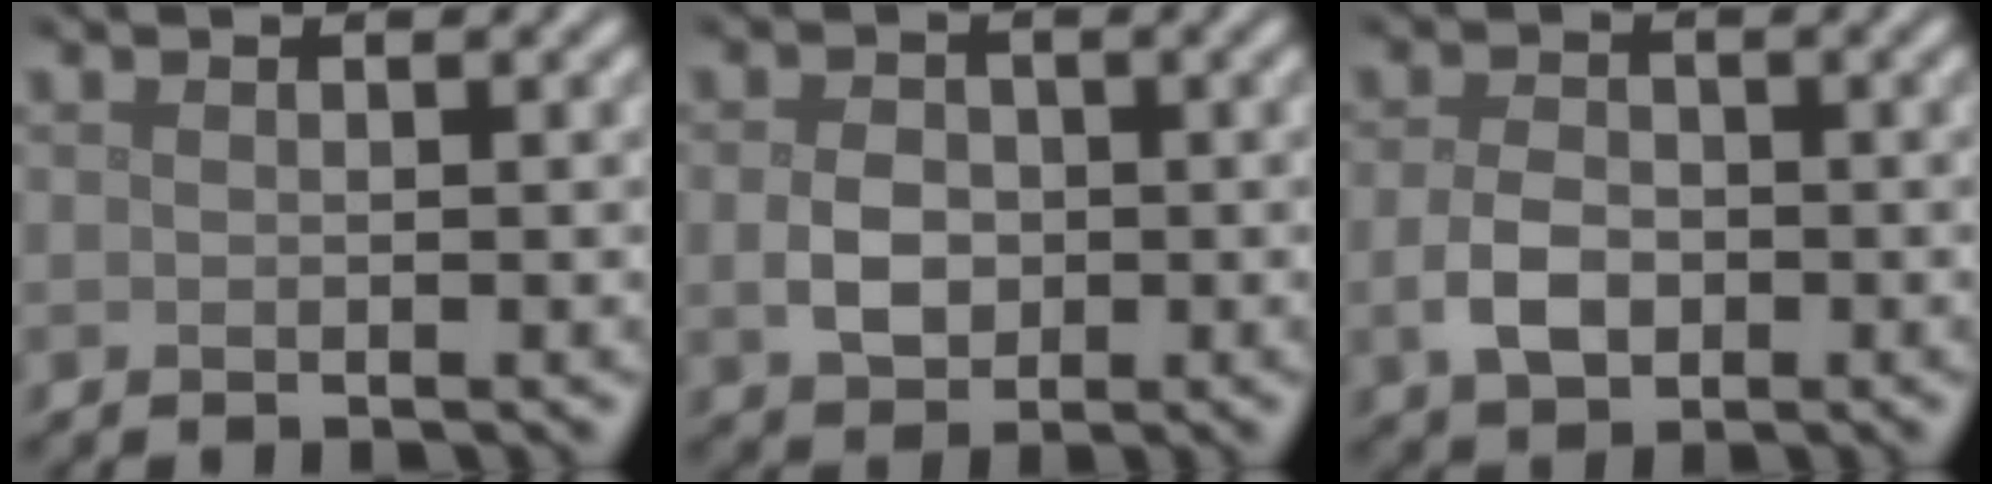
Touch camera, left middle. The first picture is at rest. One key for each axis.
{"total": 3.0, "fx": -0.3, "fy": 2.4, "fz": 1.8, "tx": -0.038, "ty": -0.002, "tz": -0.009}
{"total": 3.2, "fx": -0.7, "fy": 2.2, "fz": 2.2, "tx": -0.047, "ty": -0.003, "tz": -0.017}